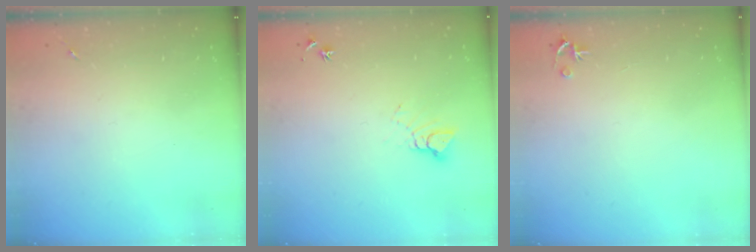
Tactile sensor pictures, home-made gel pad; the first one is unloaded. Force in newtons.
{"total": 5.1, "press": 5.1, "slide": 0.4}
{"total": 3.5, "press": 3.5, "slide": 0.4}